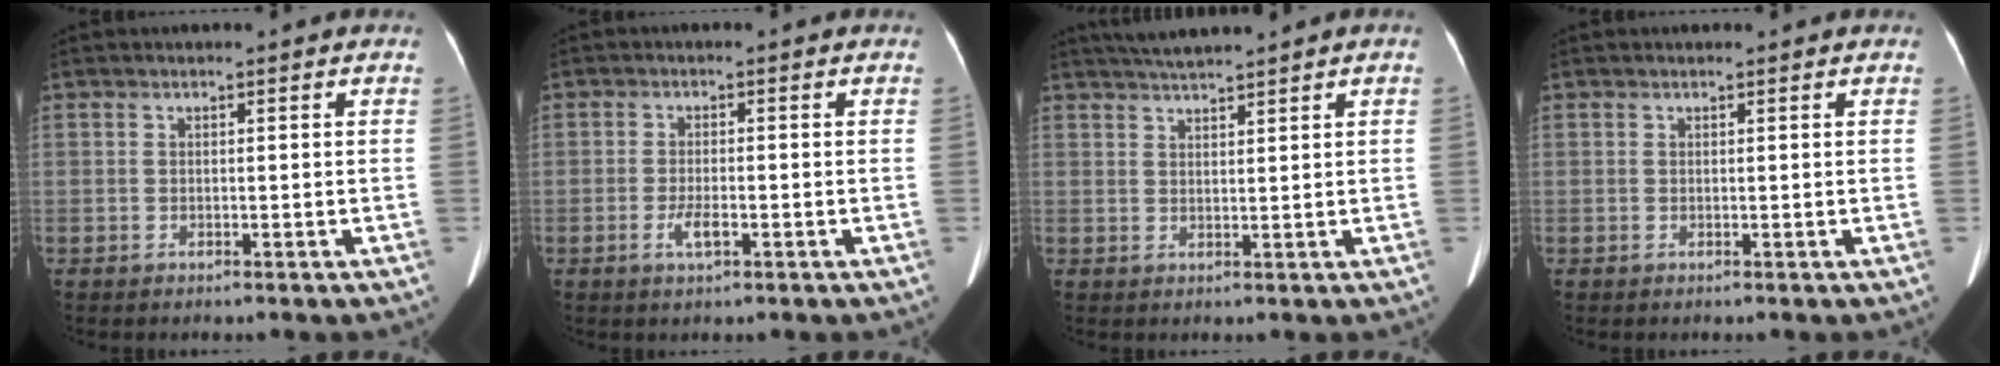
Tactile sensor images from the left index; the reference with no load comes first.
{"total": 2.5, "force": [-1.0, 0.7, 2.2], "torque": [-0.047, -0.002, -0.017]}
{"total": 4.4, "force": [4.0, -0.6, 1.7], "torque": [-0.033, 0.017, 0.075]}
{"total": 0.9, "force": [0.8, 0.1, 0.3], "torque": [-0.008, 0.011, 0.012]}